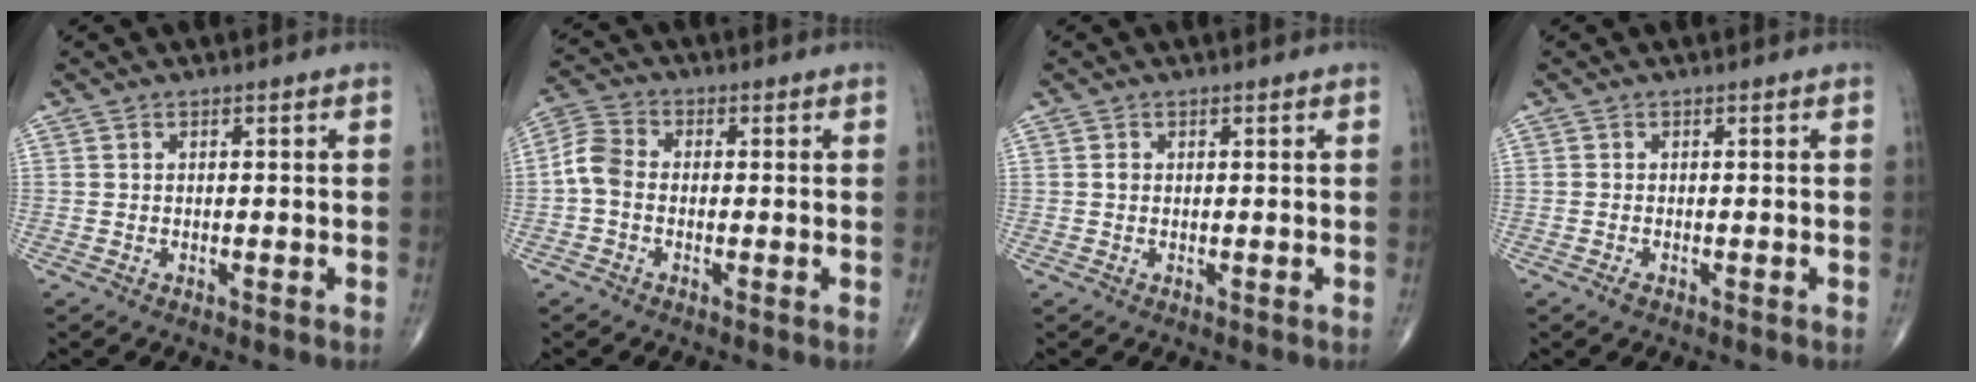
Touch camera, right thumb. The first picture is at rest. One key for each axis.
{"total": 5.2, "fx": -0.8, "fy": 3.8, "fz": 3.5, "tx": -0.067, "ty": 0.014, "tz": -0.030}
{"total": 0.6, "fx": 0.1, "fy": 0.6, "fz": 0.3, "tx": -0.004, "ty": 0.001, "tz": 0.001}
{"total": 0.8, "fx": -0.5, "fy": 0.3, "fz": 0.5, "tx": -0.012, "ty": -0.001, "tz": -0.012}